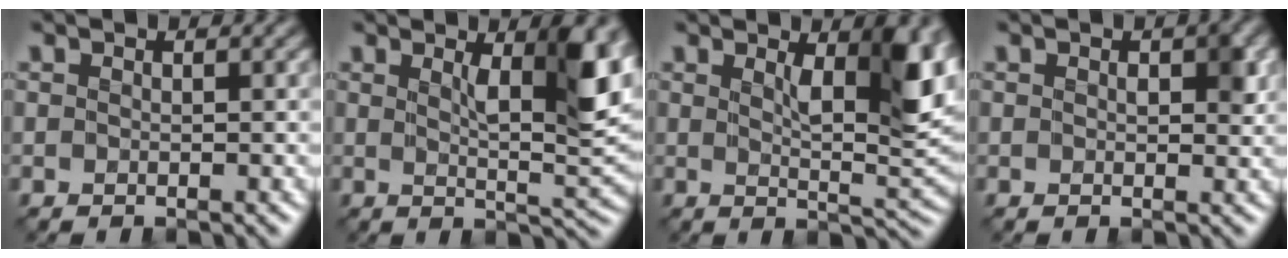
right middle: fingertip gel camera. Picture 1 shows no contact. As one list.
[{"total": 7.2, "force": [2.2, 2.0, 6.6], "torque": [-0.093, -0.006, 0.039]}, {"total": 7.8, "force": [2.3, 2.7, 7.0], "torque": [-0.102, -0.005, 0.039]}, {"total": 2.0, "force": [0.4, 1.0, 1.6], "torque": [-0.019, -0.004, 0.008]}]